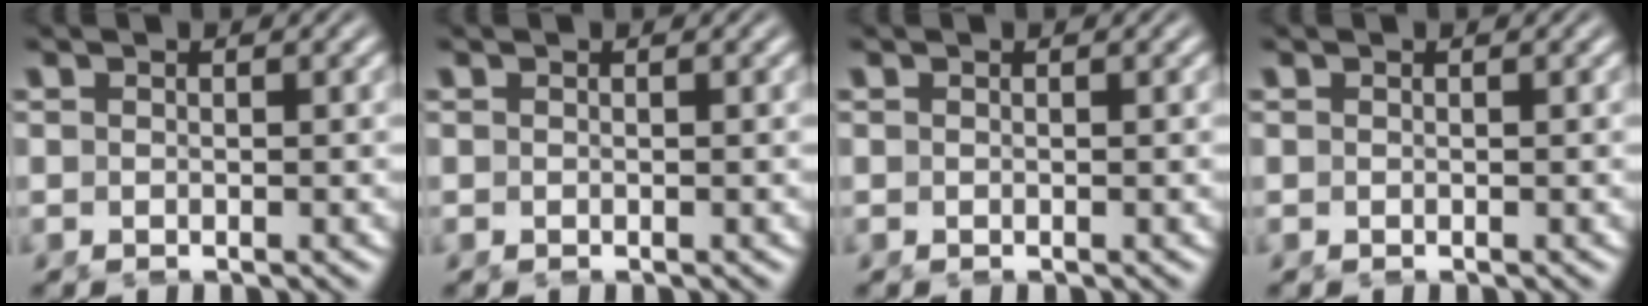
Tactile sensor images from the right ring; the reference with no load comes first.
{"total": 0.0}
{"total": 0.0}
{"total": 0.0}